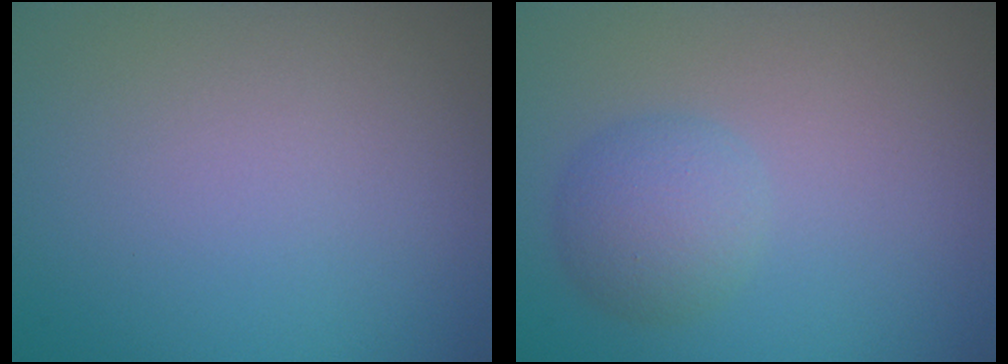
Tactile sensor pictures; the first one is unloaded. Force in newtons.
{"total": 3.2, "press": 3.2, "slide": 0.1}